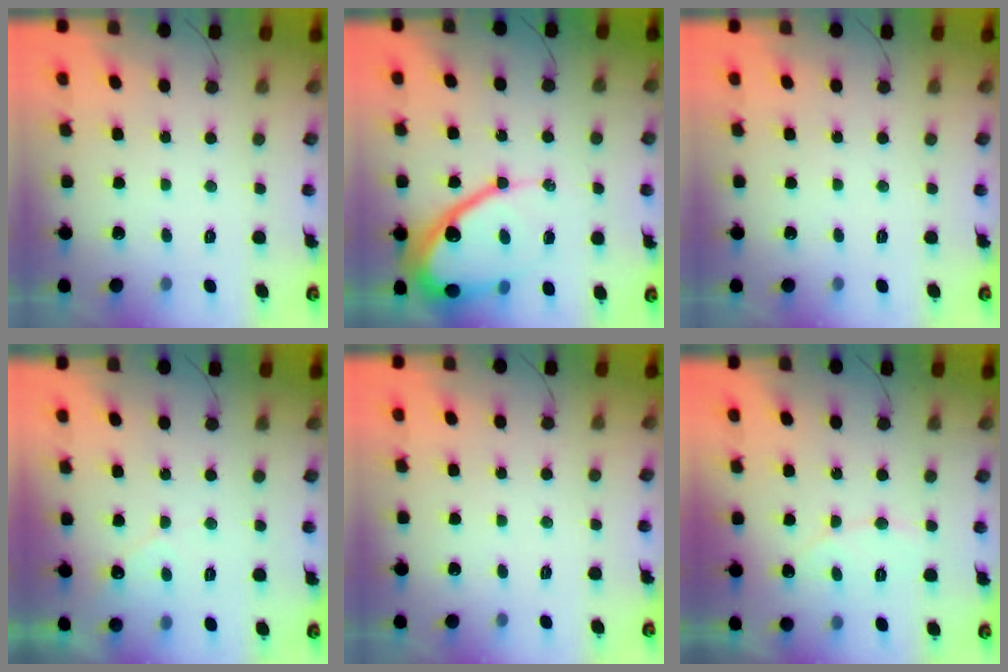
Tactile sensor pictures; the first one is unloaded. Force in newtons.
{"total": 17.4, "press": 17.3, "slide": 1.4}
{"total": 0.0}
{"total": 2.8, "press": 2.8, "slide": 0.1}
{"total": 0.0}
{"total": 5.4, "press": 5.3, "slide": 0.4}